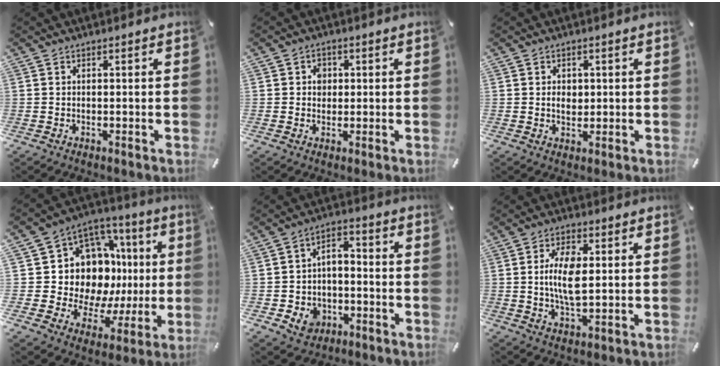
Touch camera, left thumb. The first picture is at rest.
{"total": 3.0, "force": [0.2, 2.8, 1.2], "torque": [-0.004, -0.004, -0.004]}
{"total": 2.8, "force": [0.4, 2.2, 1.7], "torque": [-0.022, -0.001, 0.002]}
{"total": 15.0, "force": [3.1, 12.3, 8.1], "torque": [-0.144, -0.060, 0.072]}
{"total": 7.2, "force": [-3.2, 4.2, 4.9], "torque": [-0.113, 0.014, -0.064]}
{"total": 9.0, "force": [1.2, 4.2, 7.8], "torque": [-0.179, -0.005, 0.010]}